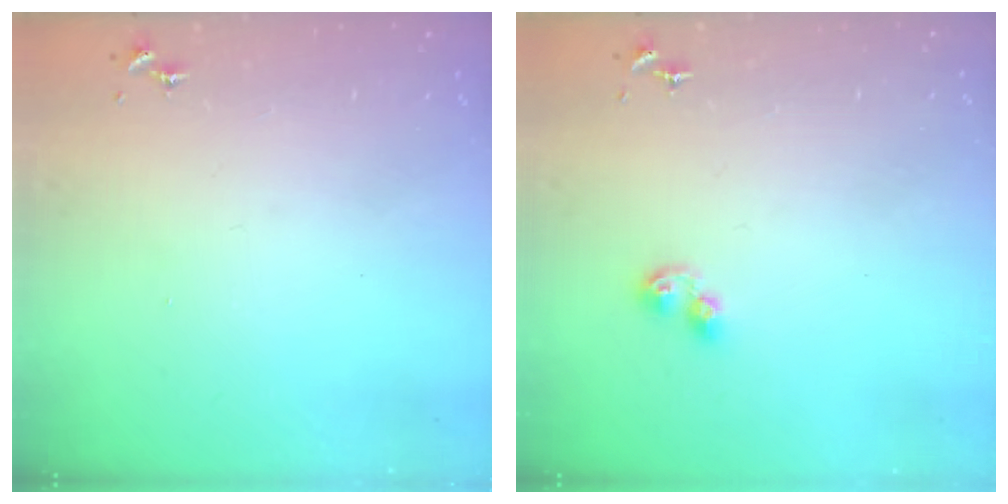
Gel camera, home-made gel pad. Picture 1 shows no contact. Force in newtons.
{"total": 4.3, "press": 4.3, "slide": 0.4}